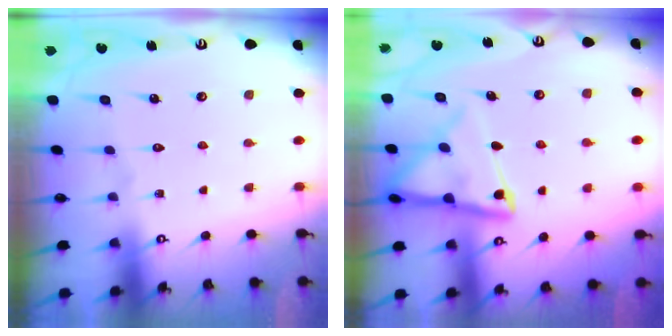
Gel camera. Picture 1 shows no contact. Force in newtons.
{"total": 10.4, "press": 10.3, "slide": 1.0}